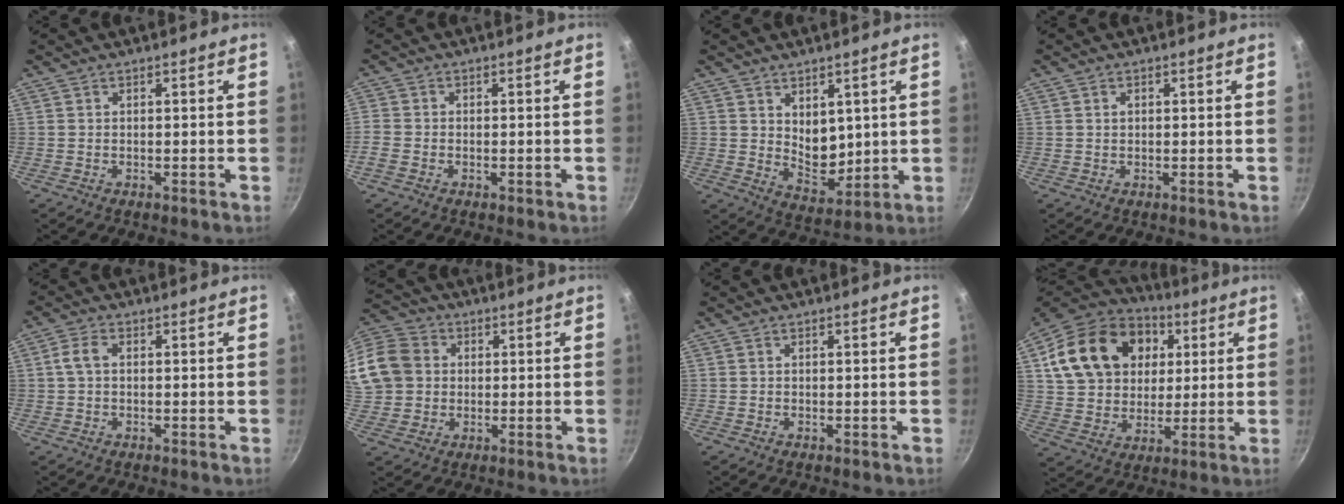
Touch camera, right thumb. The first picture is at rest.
{"total": 2.9, "force": [-1.4, 2.1, 1.4], "torque": [-0.030, 0.003, -0.031]}
{"total": 7.7, "force": [2.6, 5.3, 5.0], "torque": [-0.051, -0.039, 0.055]}
{"total": 0.9, "force": [0.3, 0.7, 0.5], "torque": [-0.007, 0.003, 0.004]}
{"total": 3.3, "force": [0.3, 2.1, 2.5], "torque": [-0.052, 0.013, 0.003]}
{"total": 21.0, "force": [3.0, 18.2, 10.1], "torque": [-0.245, 0.046, 0.051]}
{"total": 0.0}
{"total": 23.1, "force": [6.7, 17.5, 13.6], "torque": [-0.224, 0.011, 0.120]}